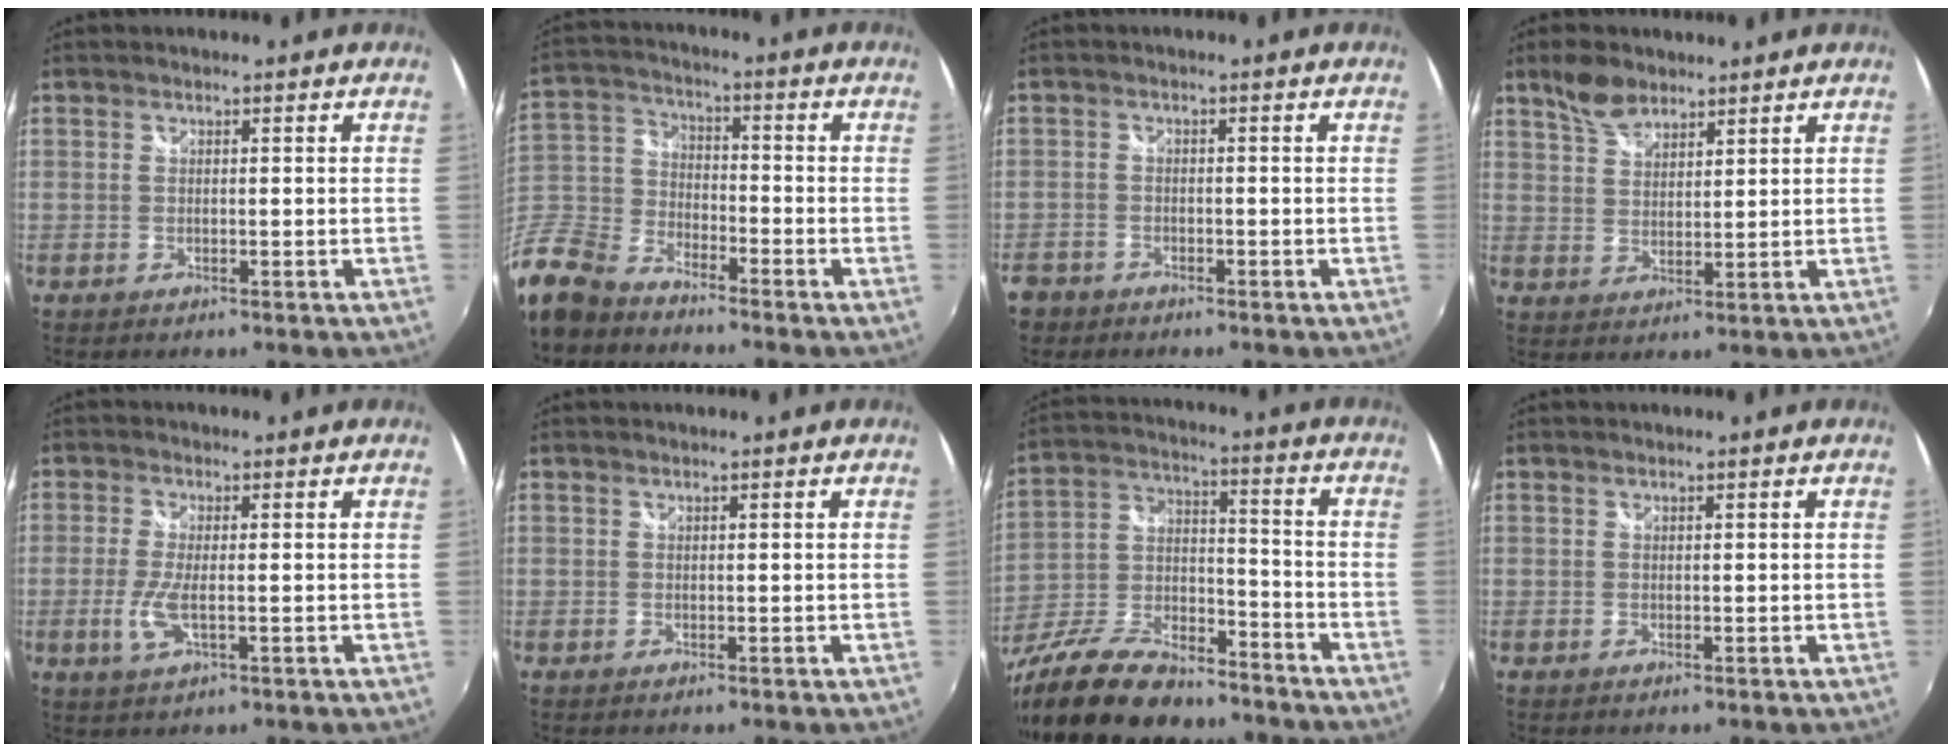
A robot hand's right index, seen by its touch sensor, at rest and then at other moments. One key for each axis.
{"total": 15.7, "fx": -11.3, "fy": 8.7, "fz": 6.5, "tx": -0.183, "ty": 0.005, "tz": -0.228}
{"total": 5.3, "fx": -3.4, "fy": 3.8, "fz": 1.3, "tx": -0.048, "ty": 0.000, "tz": -0.064}
{"total": 6.0, "fx": 4.5, "fy": 2.8, "fz": 2.7, "tx": -0.046, "ty": 0.011, "tz": 0.086}
{"total": 4.9, "fx": -1.0, "fy": 1.2, "fz": 4.6, "tx": -0.103, "ty": -0.009, "tz": -0.020}
{"total": 0.0}
{"total": 23.1, "fx": -17.5, "fy": 8.7, "fz": 12.2, "tx": -0.257, "ty": -0.015, "tz": -0.293}
{"total": 0.0}